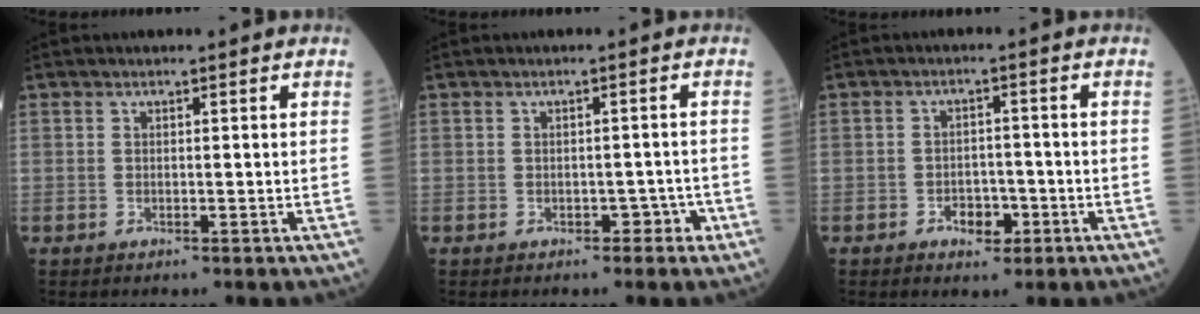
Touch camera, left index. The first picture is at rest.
{"total": 1.9, "force": [-0.9, 1.4, 1.1], "torque": [-0.008, 0.009, -0.010]}
{"total": 3.4, "force": [-1.7, 2.1, 2.1], "torque": [-0.032, 0.005, -0.022]}